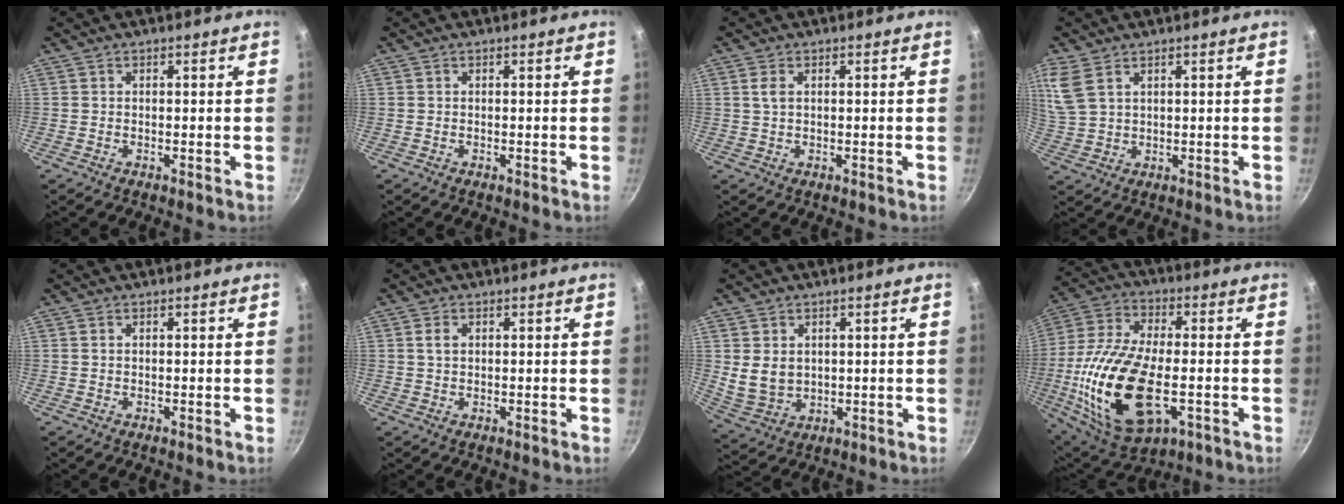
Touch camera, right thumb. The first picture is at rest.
{"total": 0.0}
{"total": 1.9, "force": [0.7, 1.0, 1.5], "torque": [-0.029, -0.002, 0.015]}
{"total": 7.7, "force": [4.3, 4.3, 4.8], "torque": [-0.106, -0.002, 0.095]}
{"total": 0.0}
{"total": 1.9, "force": [0.6, 1.3, 1.2], "torque": [-0.019, 0.002, 0.012]}
{"total": 6.8, "force": [1.2, 5.2, 4.2], "torque": [-0.067, -0.013, 0.040]}
{"total": 23.6, "force": [-5.1, 11.6, 19.9], "torque": [-0.402, 0.009, -0.089]}